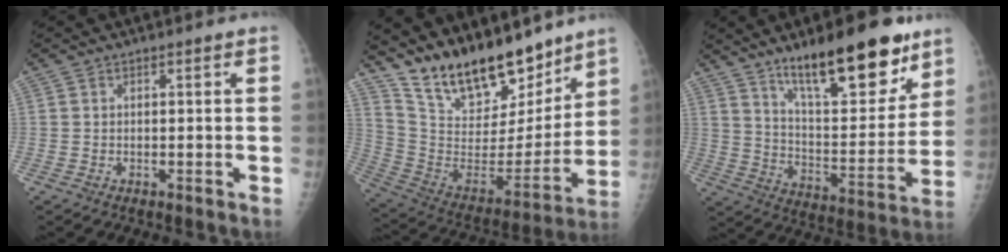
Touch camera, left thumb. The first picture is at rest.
{"total": 22.7, "force": [18.1, 8.5, 10.6], "torque": [-0.144, -0.093, 0.316]}
{"total": 21.9, "force": [14.5, 7.0, 14.9], "torque": [-0.185, -0.077, 0.236]}